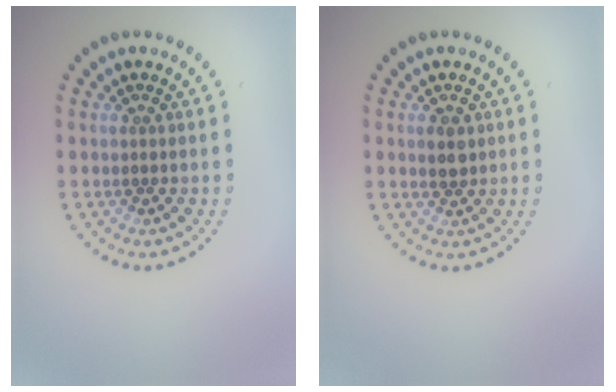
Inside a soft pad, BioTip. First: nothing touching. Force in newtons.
{"total": 1.7, "press": 1.7, "slide": 0.3}